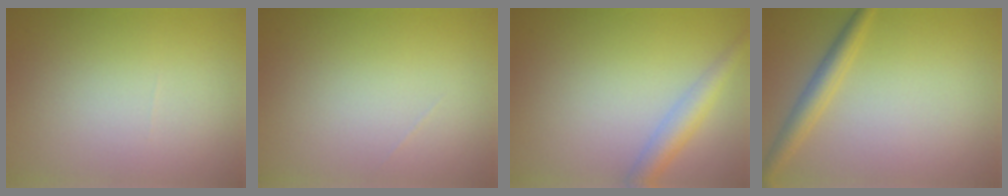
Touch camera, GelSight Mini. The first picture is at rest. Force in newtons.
{"total": 0.0}
{"total": 2.9, "press": 2.9, "slide": 0.2}
{"total": 2.6, "press": 2.6, "slide": 0.1}